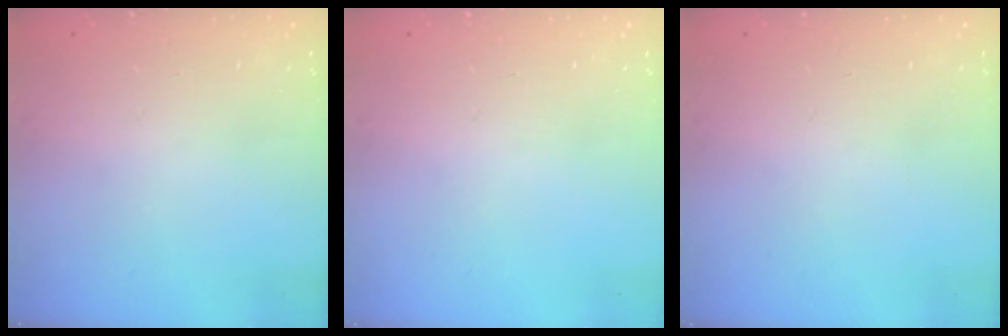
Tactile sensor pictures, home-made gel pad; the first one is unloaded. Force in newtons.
{"total": 0.0}
{"total": 0.0}